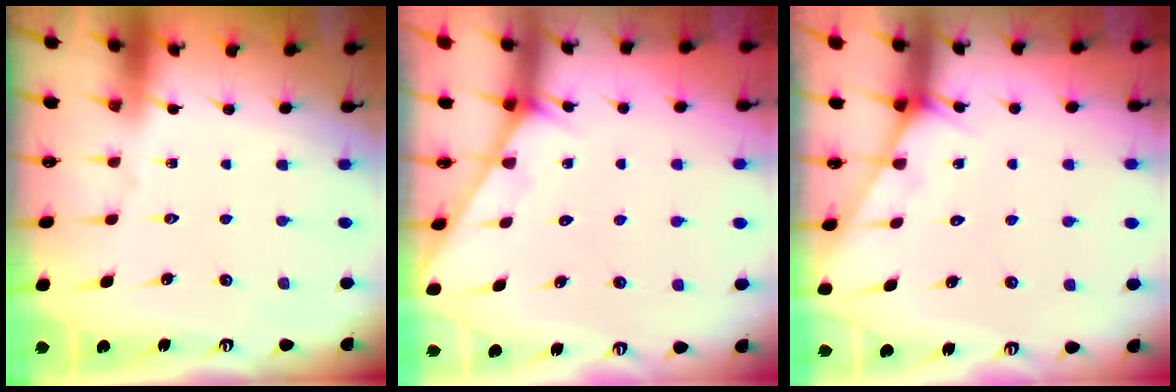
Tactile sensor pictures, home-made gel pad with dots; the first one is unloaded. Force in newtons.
{"total": 4.3, "press": 4.3, "slide": 0.2}
{"total": 3.6, "press": 3.6, "slide": 0.3}